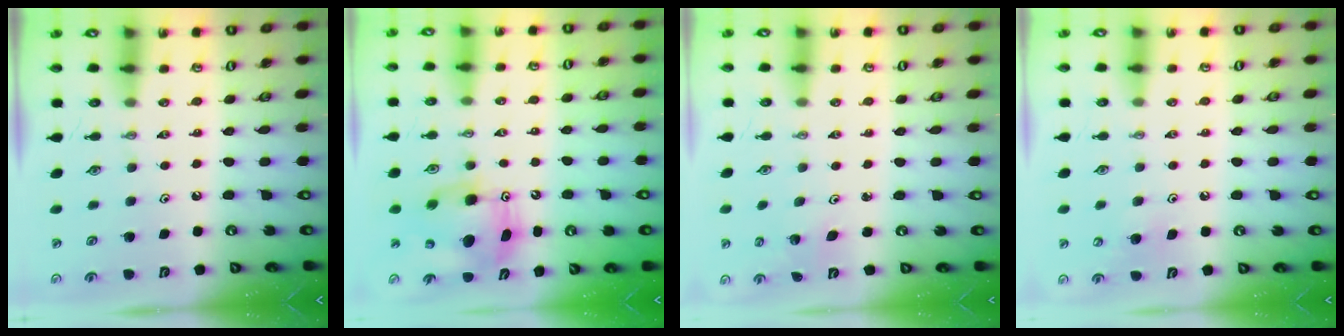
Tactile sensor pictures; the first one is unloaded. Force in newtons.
{"total": 9.2, "press": 9.0, "slide": 2.1}
{"total": 1.1, "press": 1.1, "slide": 0.1}
{"total": 5.2, "press": 5.2, "slide": 0.7}